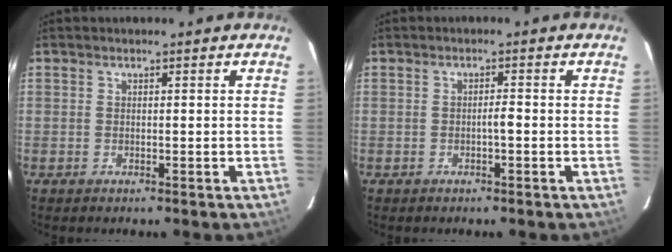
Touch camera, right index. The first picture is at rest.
{"total": 1.3, "force": [-0.5, 0.1, 1.2], "torque": [-0.018, 0.002, -0.009]}